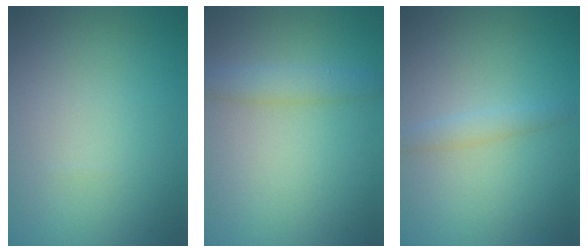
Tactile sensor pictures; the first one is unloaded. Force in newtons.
{"total": 2.2, "press": 2.2, "slide": 0.1}
{"total": 1.3, "press": 1.3, "slide": 0.1}